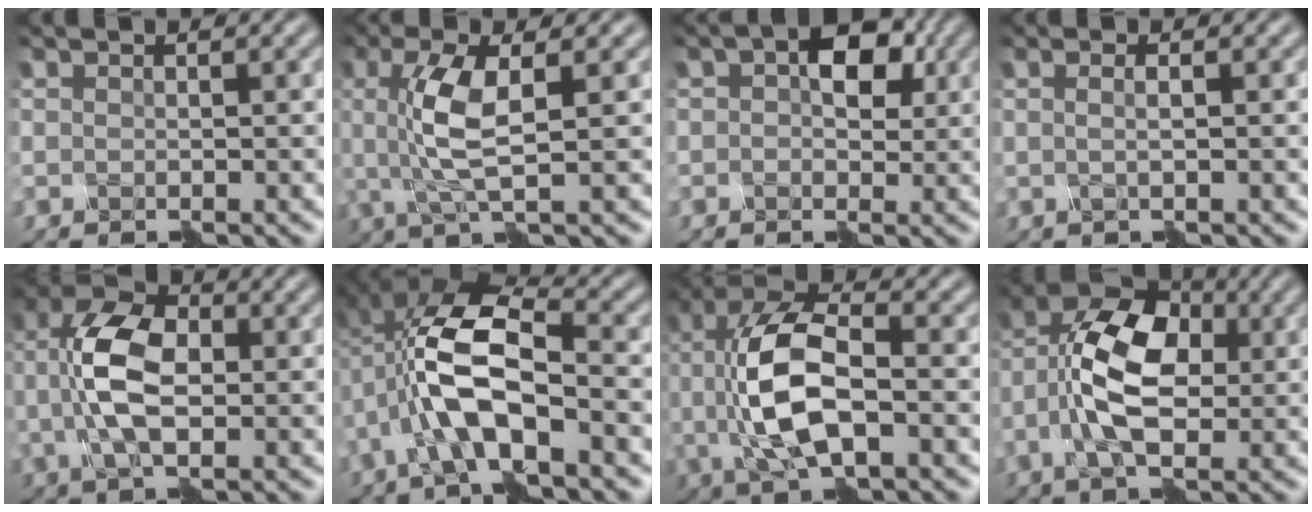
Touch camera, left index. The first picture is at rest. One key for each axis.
{"total": 4.7, "fx": 0.4, "fy": 1.0, "fz": 4.5, "tx": -0.112, "ty": 0.004, "tz": 0.013}
{"total": 5.3, "fx": 0.9, "fy": 3.4, "fz": 4.0, "tx": -0.052, "ty": 0.006, "tz": 0.010}
{"total": 1.5, "fx": 0.4, "fy": 0.4, "fz": 1.4, "tx": -0.013, "ty": 0.007, "tz": -0.008}
{"total": 6.6, "fx": -0.1, "fy": 3.3, "fz": 5.7, "tx": -0.123, "ty": 0.014, "tz": -0.011}
{"total": 8.2, "fx": -2.3, "fy": 3.2, "fz": 7.2, "tx": -0.158, "ty": 0.017, "tz": -0.046}
{"total": 7.7, "fx": -0.3, "fy": 3.0, "fz": 7.1, "tx": -0.153, "ty": 0.012, "tz": -0.011}
{"total": 8.3, "fx": -0.7, "fy": 4.6, "fz": 7.0, "tx": -0.143, "ty": 0.018, "tz": -0.020}